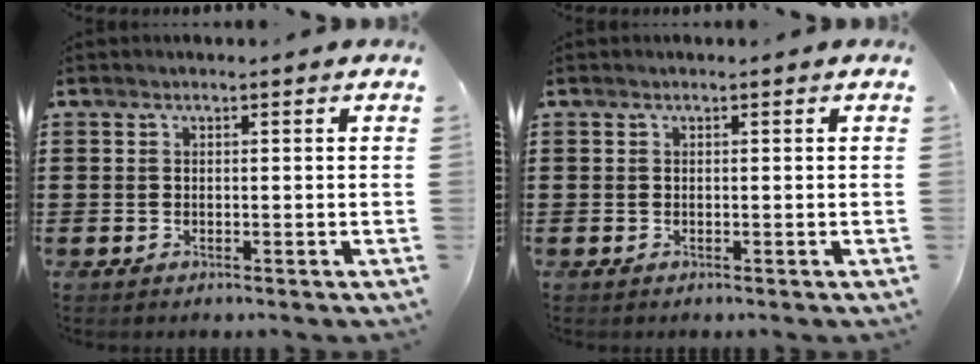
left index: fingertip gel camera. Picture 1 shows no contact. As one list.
[{"total": 0.0}]